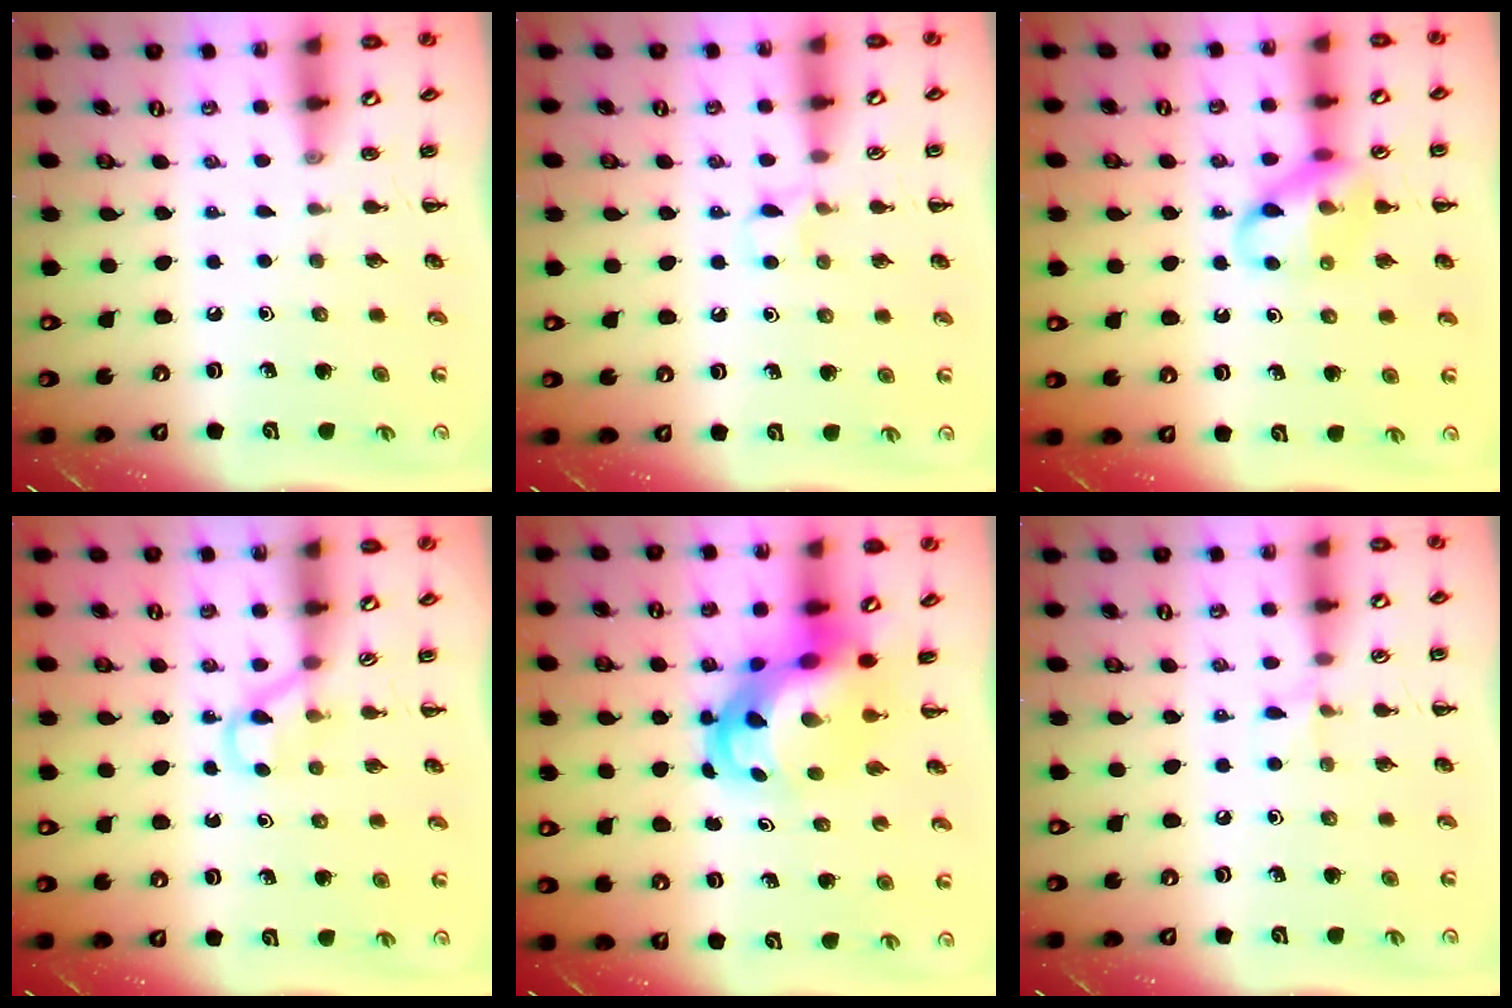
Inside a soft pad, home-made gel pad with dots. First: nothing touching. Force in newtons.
{"total": 5.6, "press": 5.3, "slide": 1.8}
{"total": 13.2, "press": 13.2, "slide": 1.4}
{"total": 2.6, "press": 2.4, "slide": 0.9}
{"total": 7.2, "press": 6.9, "slide": 2.1}
{"total": 4.4, "press": 4.1, "slide": 1.6}